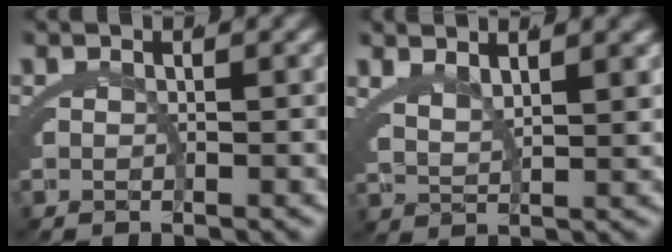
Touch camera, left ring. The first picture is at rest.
{"total": 3.0, "force": [2.4, 0.7, 1.5], "torque": [-0.034, -0.010, 0.052]}